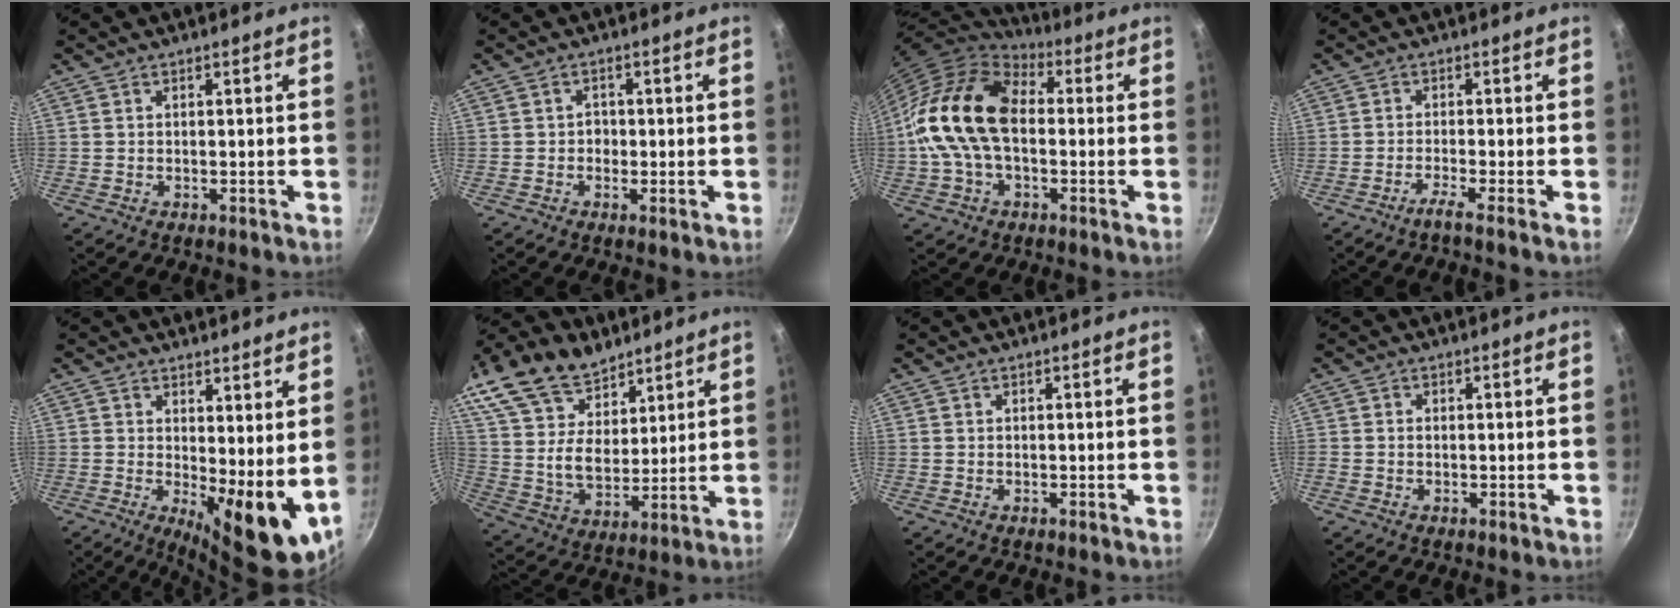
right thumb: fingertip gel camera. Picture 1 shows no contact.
{"total": 1.9, "force": [-0.3, 1.7, 0.9], "torque": [-0.002, 0.000, -0.009]}
{"total": 18.2, "force": [-0.2, 11.9, 13.8], "torque": [-0.239, 0.037, -0.018]}
{"total": 2.5, "force": [-1.7, -0.9, 1.6], "torque": [-0.047, 0.007, -0.035]}
{"total": 11.7, "force": [1.6, 4.4, 10.7], "torque": [-0.122, -0.020, 0.033]}
{"total": 23.2, "force": [14.5, 14.2, 11.3], "torque": [-0.210, -0.029, 0.267]}
{"total": 0.0}
{"total": 0.6, "force": [-0.1, 0.5, 0.3], "torque": [-0.005, 0.003, -0.004]}